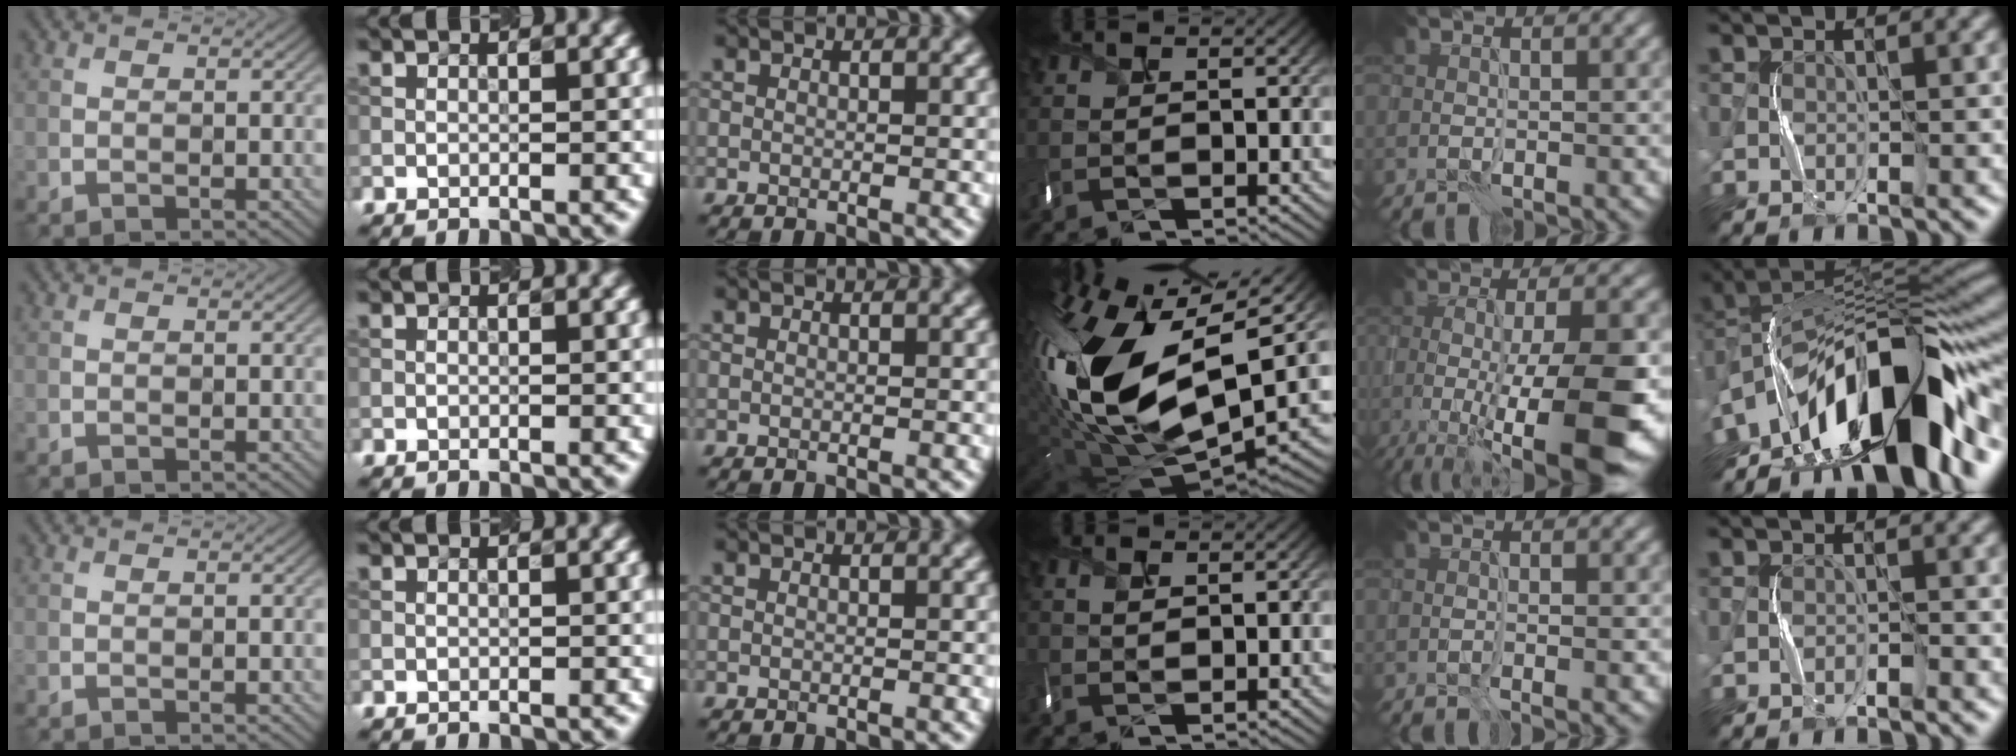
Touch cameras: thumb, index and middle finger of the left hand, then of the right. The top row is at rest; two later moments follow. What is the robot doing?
{"motion": "shake", "object": "box of matches"}